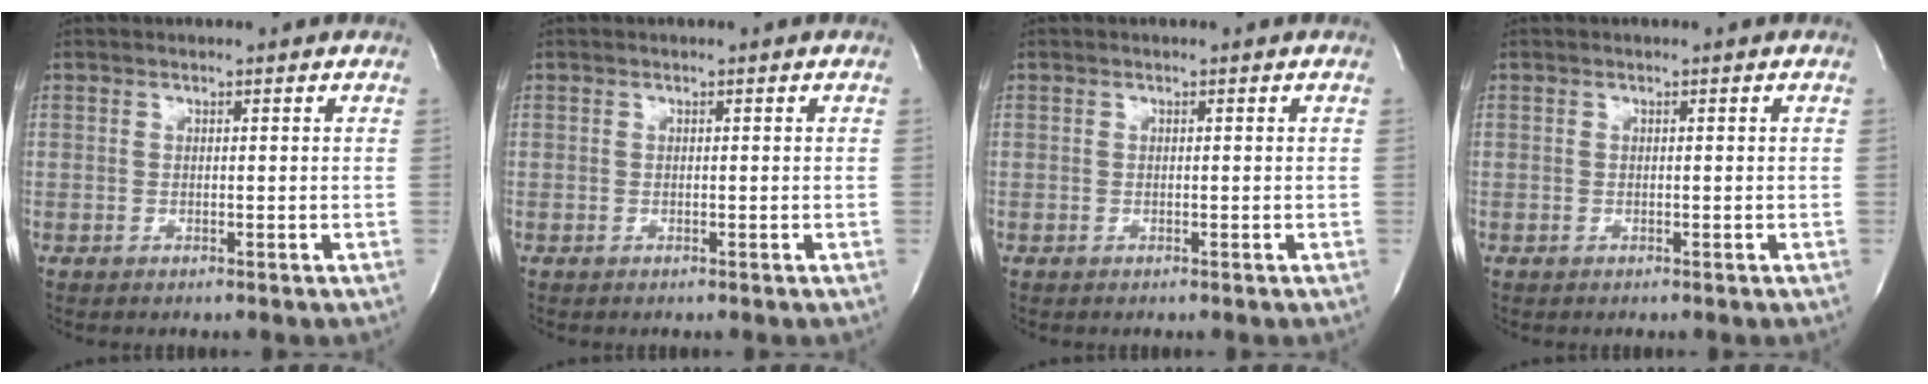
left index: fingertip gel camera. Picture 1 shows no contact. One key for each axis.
{"total": 0.0}
{"total": 0.0}
{"total": 0.0}